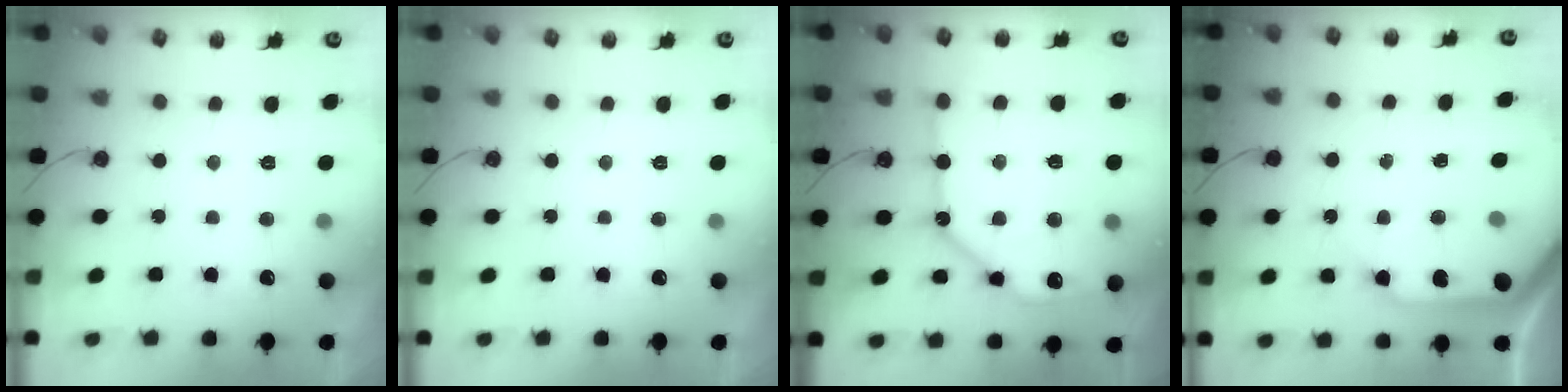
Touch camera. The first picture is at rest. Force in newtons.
{"total": 0.0}
{"total": 17.5, "press": 17.3, "slide": 2.1}
{"total": 11.0, "press": 10.9, "slide": 1.5}